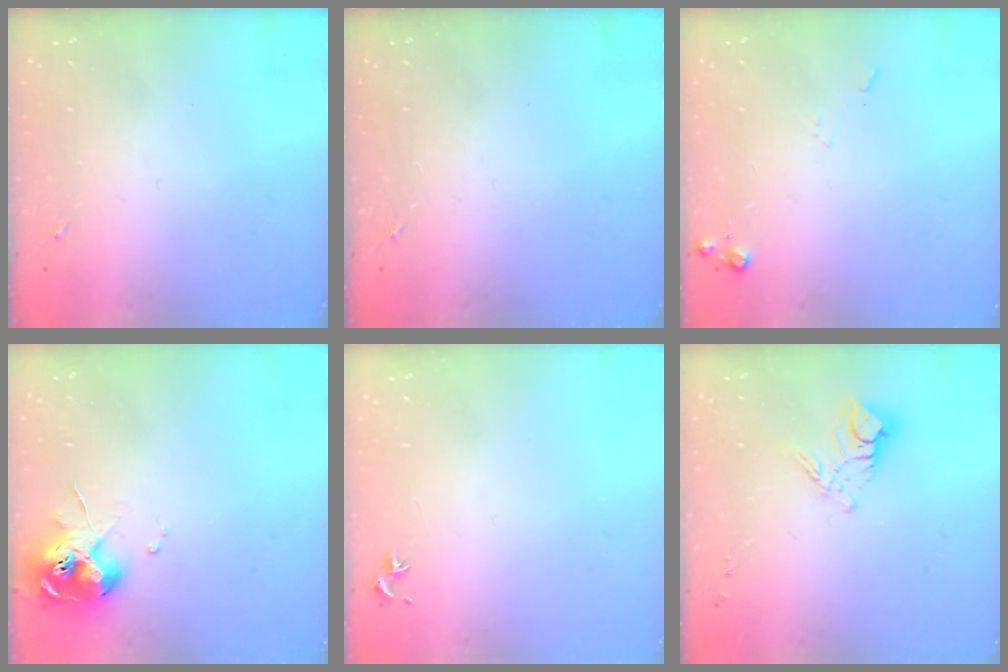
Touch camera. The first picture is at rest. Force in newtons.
{"total": 0.0}
{"total": 6.2, "press": 6.2, "slide": 0.5}
{"total": 10.5, "press": 10.4, "slide": 1.3}
{"total": 0.8, "press": 0.7, "slide": 0.3}
{"total": 9.7, "press": 9.6, "slide": 0.8}